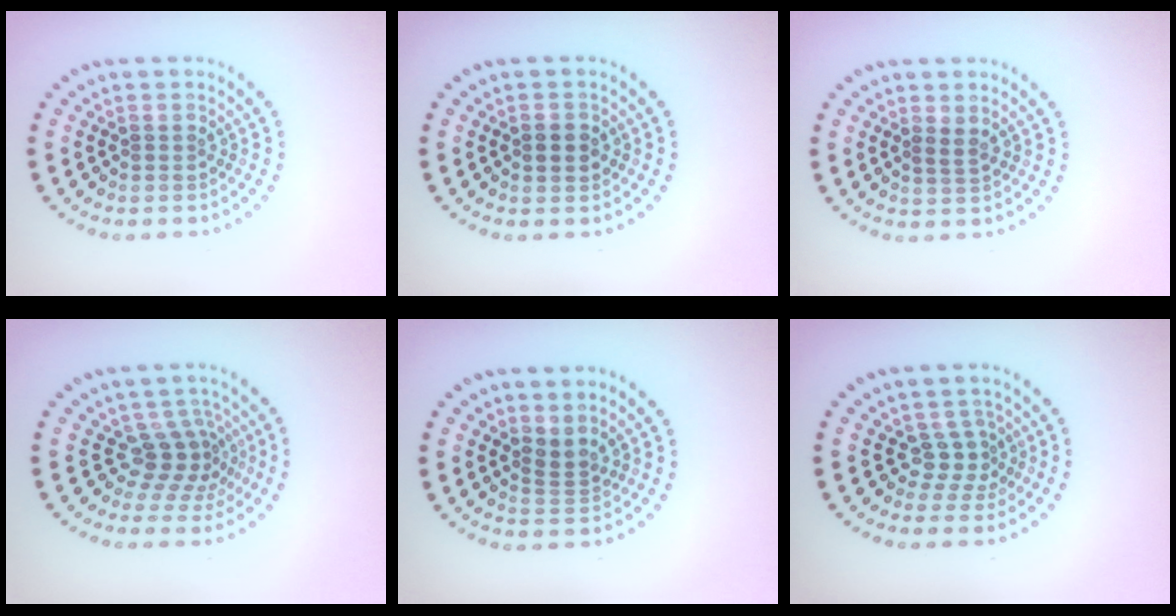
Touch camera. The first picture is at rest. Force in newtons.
{"total": 1.6, "press": 1.6, "slide": 0.1}
{"total": 0.6, "press": 0.4, "slide": 0.5}
{"total": 3.4, "press": 2.4, "slide": 2.4}
{"total": 1.9, "press": 1.3, "slide": 1.3}
{"total": 2.2, "press": 1.5, "slide": 1.6}